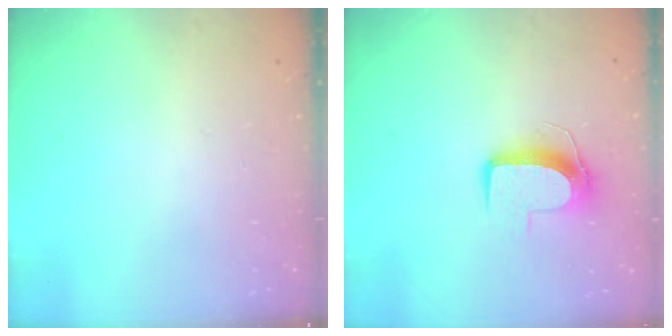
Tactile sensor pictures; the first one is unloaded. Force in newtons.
{"total": 9.5, "press": 9.5, "slide": 0.3}